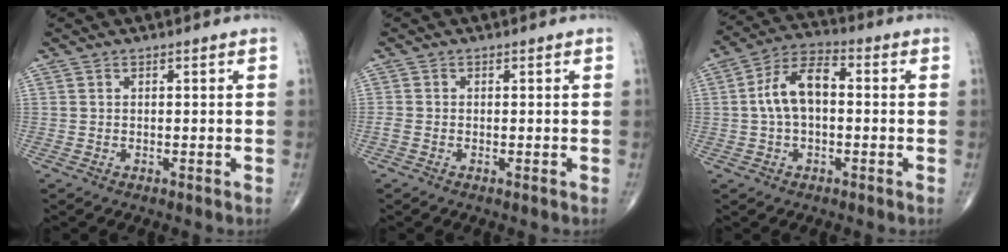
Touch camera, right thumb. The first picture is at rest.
{"total": 1.2, "force": [-0.4, 0.6, 0.9], "torque": [-0.028, -0.002, -0.012]}
{"total": 9.5, "force": [0.2, 5.4, 7.9], "torque": [-0.150, 0.031, -0.005]}